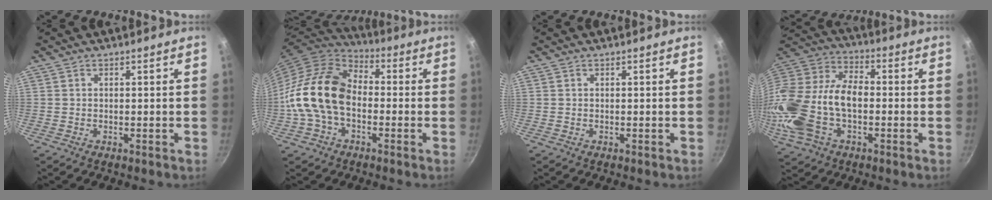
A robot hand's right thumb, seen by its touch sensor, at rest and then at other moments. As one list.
[{"total": 16.7, "force": [-1.9, 11.4, 12.0], "torque": [-0.201, 0.038, -0.051]}, {"total": 0.0}, {"total": 23.2, "force": [-3.8, 14.3, 17.9], "torque": [-0.369, 0.037, -0.081]}]